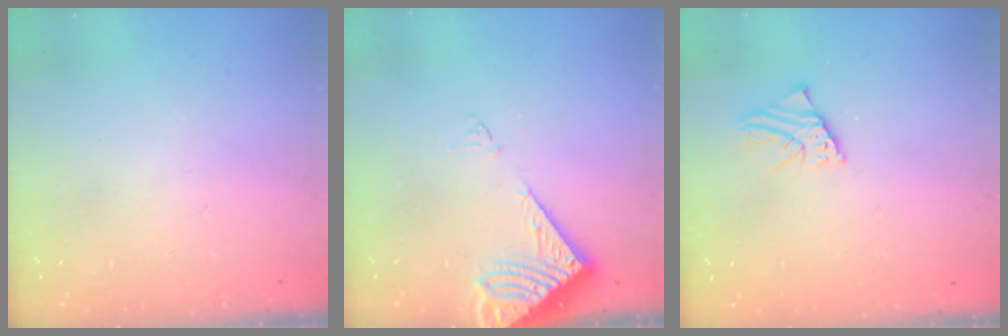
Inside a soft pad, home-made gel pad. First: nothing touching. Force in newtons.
{"total": 8.8, "press": 8.8, "slide": 0.9}
{"total": 2.5, "press": 2.5, "slide": 0.3}